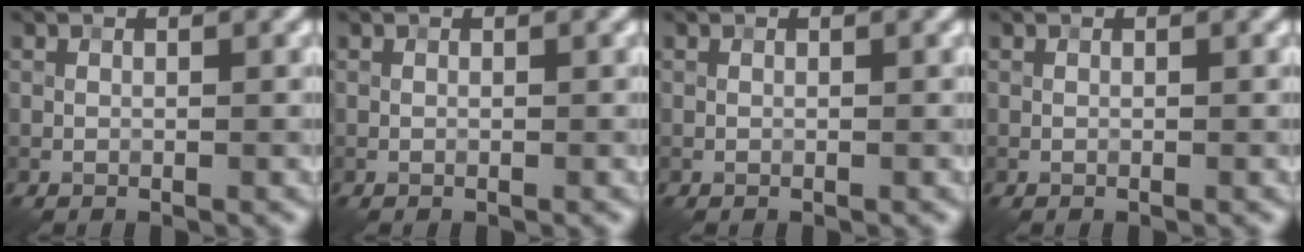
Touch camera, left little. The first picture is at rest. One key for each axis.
{"total": 0.0}
{"total": 0.0}
{"total": 0.0}